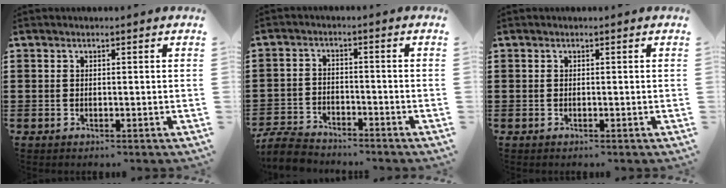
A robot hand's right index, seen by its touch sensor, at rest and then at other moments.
{"total": 5.2, "force": [-5.0, 1.0, 1.1], "torque": [-0.038, 0.001, -0.103]}
{"total": 0.0}